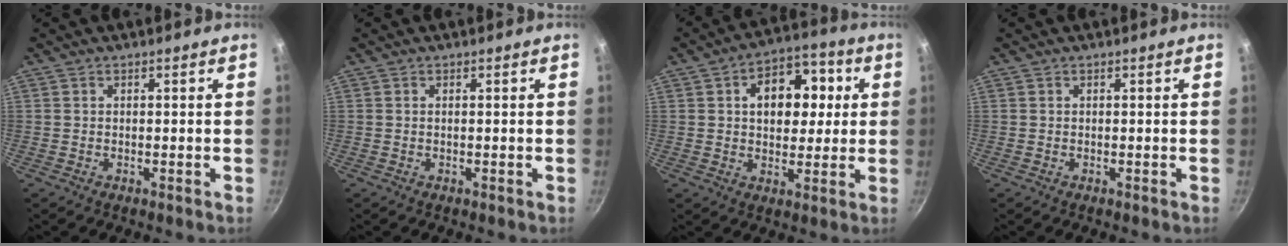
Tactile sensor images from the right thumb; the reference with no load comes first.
{"total": 0.0}
{"total": 13.3, "force": [2.8, 9.1, 9.3], "torque": [-0.092, 0.013, 0.031]}
{"total": 0.0}